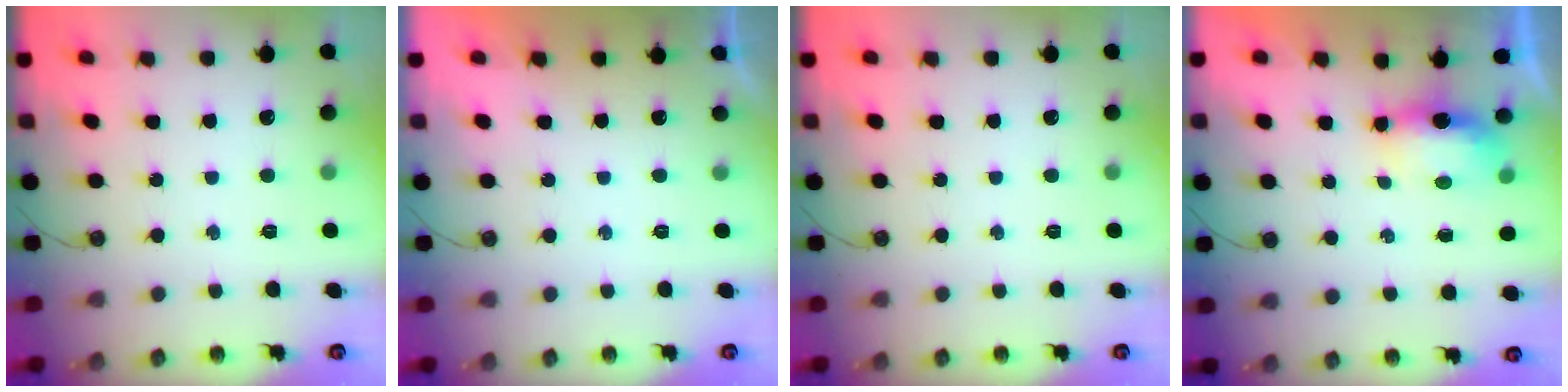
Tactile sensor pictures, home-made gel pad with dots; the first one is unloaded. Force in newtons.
{"total": 0.0}
{"total": 0.0}
{"total": 10.7, "press": 7.2, "slide": 7.9}